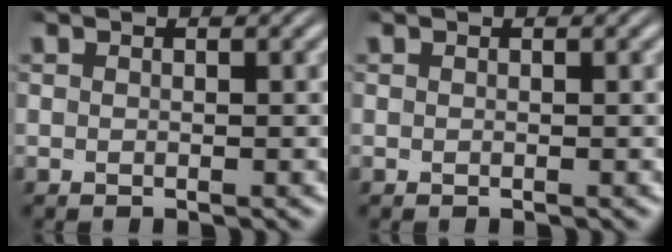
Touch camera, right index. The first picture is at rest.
{"total": 0.0}